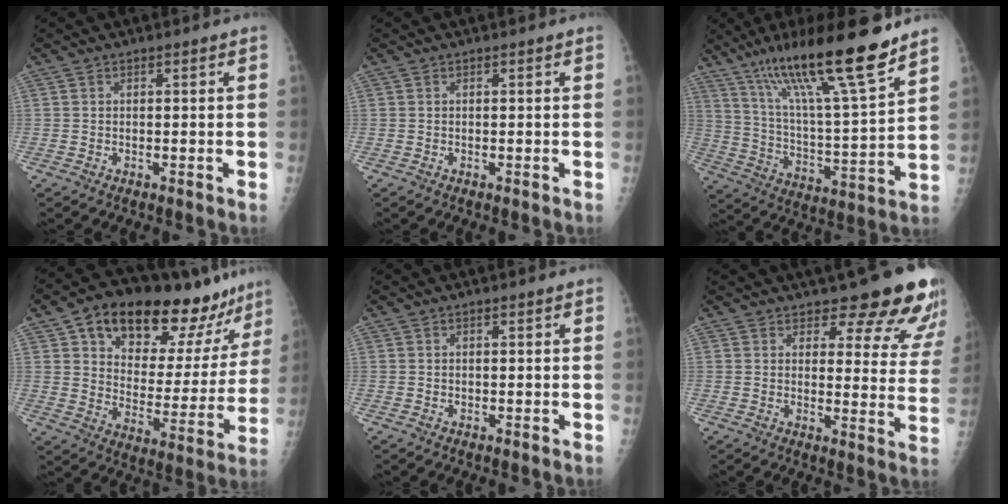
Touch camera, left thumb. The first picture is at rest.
{"total": 0.0}
{"total": 21.7, "force": [15.2, 2.1, 15.3], "torque": [-0.240, -0.066, 0.267]}
{"total": 24.6, "force": [17.2, 11.0, 13.7], "torque": [-0.153, -0.059, 0.255]}
{"total": 0.0}
{"total": 16.0, "force": [13.7, 5.1, 6.4], "torque": [-0.019, -0.092, 0.144]}